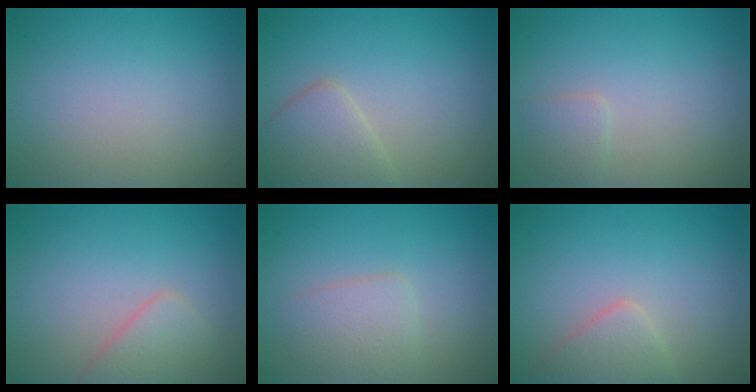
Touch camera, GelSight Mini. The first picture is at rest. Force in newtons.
{"total": 3.3, "press": 3.3, "slide": 0.1}
{"total": 1.3, "press": 1.3, "slide": 0.0}
{"total": 2.5, "press": 2.5, "slide": 0.2}
{"total": 2.5, "press": 2.5, "slide": 0.0}
{"total": 2.3, "press": 2.3, "slide": 0.0}